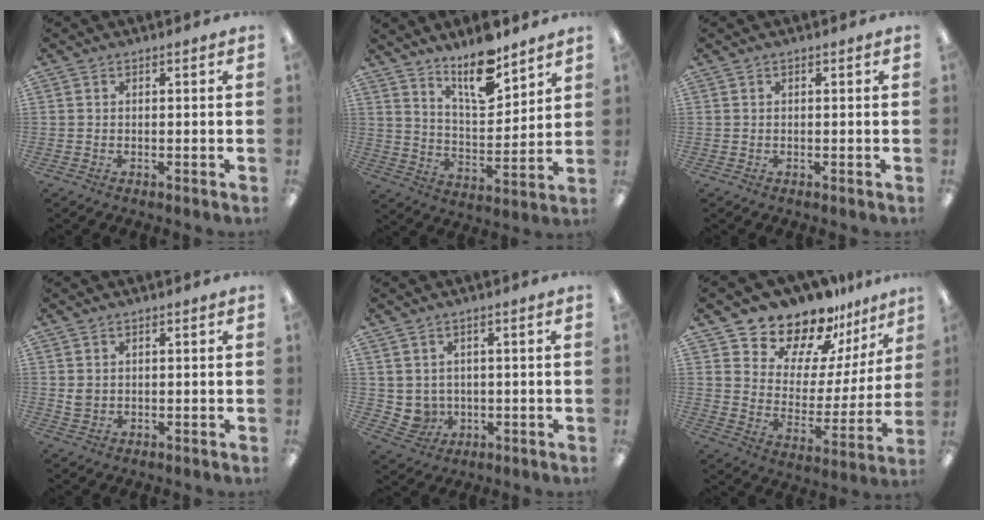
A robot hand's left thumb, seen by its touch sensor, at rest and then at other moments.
{"total": 13.3, "force": [10.5, 4.2, 7.1], "torque": [-0.103, -0.069, 0.179]}
{"total": 0.0}
{"total": 2.1, "force": [0.9, 1.7, 1.0], "torque": [-0.013, 0.001, 0.013]}
{"total": 4.2, "force": [1.5, 3.9, 0.8], "torque": [-0.019, -0.002, 0.031]}
{"total": 15.9, "force": [14.2, 6.5, 2.6], "torque": [-0.061, -0.133, 0.256]}